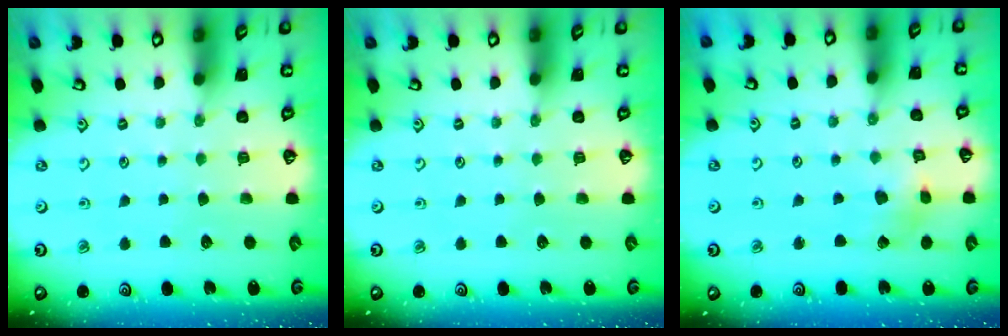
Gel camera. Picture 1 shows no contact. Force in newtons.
{"total": 0.0}
{"total": 3.0, "press": 2.9, "slide": 0.5}